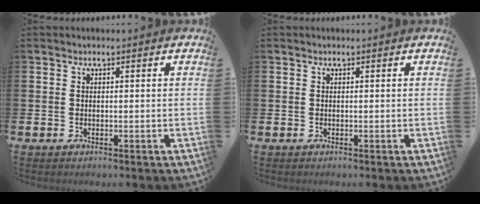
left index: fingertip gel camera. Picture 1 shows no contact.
{"total": 0.0}